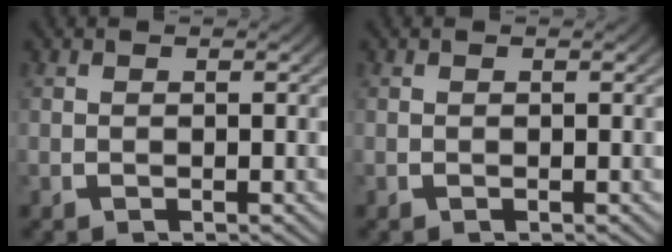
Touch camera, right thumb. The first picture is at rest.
{"total": 0.0}